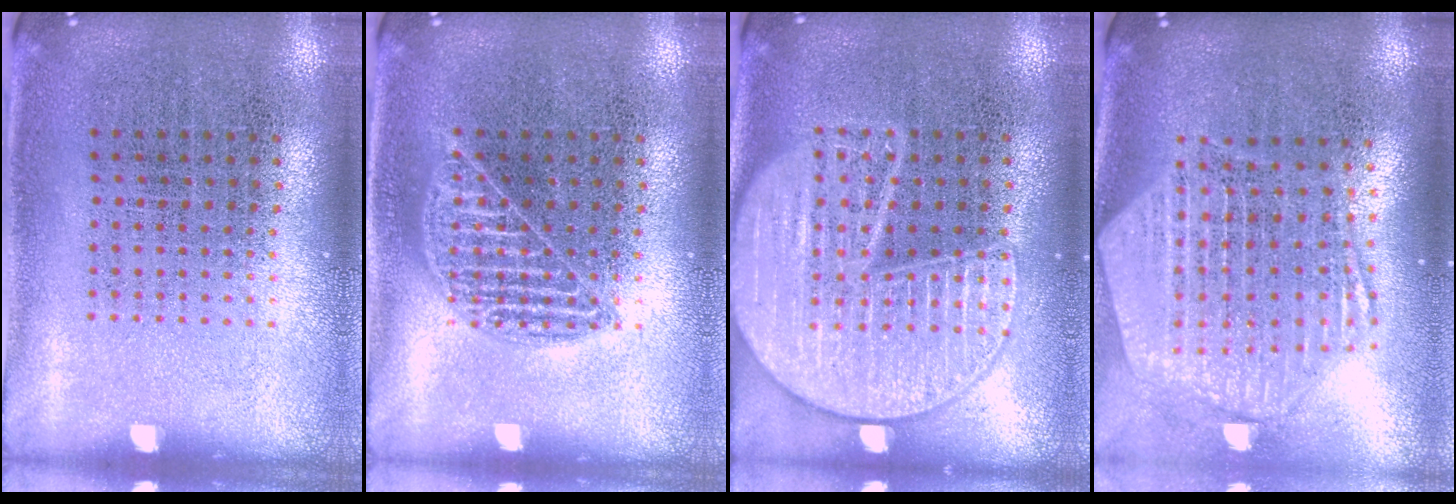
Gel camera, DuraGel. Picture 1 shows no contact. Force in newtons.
{"total": 1.6, "press": 1.6, "slide": 0.2}
{"total": 3.4, "press": 3.4, "slide": 0.3}
{"total": 2.8, "press": 2.3, "slide": 1.6}